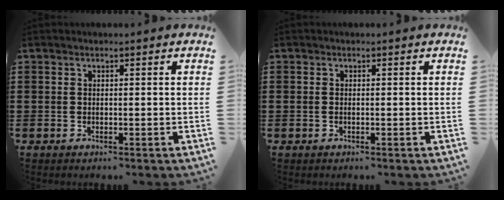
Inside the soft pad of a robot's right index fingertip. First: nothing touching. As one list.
[{"total": 0.0}]